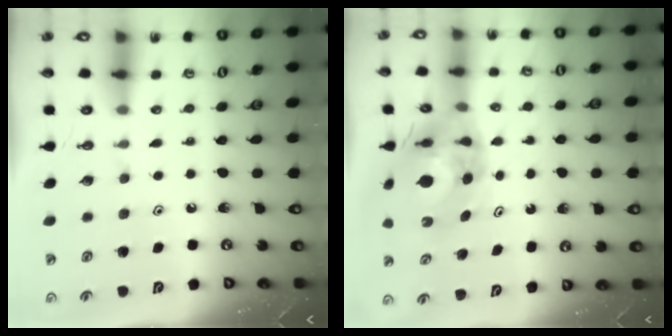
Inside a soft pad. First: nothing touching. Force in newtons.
{"total": 10.9, "press": 10.8, "slide": 1.2}